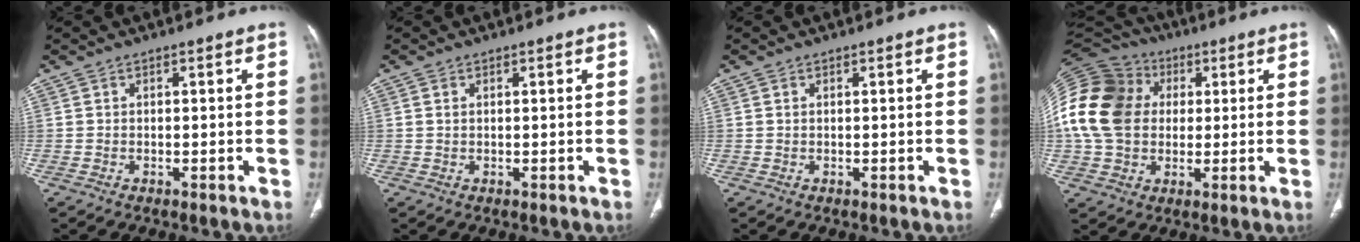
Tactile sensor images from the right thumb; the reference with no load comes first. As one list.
[{"total": 1.1, "force": [0.4, 0.7, 0.7], "torque": [-0.018, 0.003, 0.011]}, {"total": 0.5, "force": [0.3, 0.3, 0.3], "torque": [-0.009, 0.003, 0.005]}, {"total": 22.2, "force": [2.6, 17.4, 13.6], "torque": [-0.296, 0.031, 0.048]}]